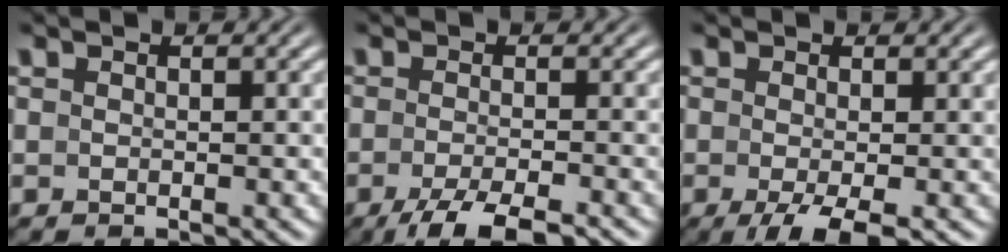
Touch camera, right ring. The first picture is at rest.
{"total": 5.1, "force": [-4.0, 1.3, 2.9], "torque": [-0.055, -0.020, -0.055]}
{"total": 4.6, "force": [-2.9, 1.1, 3.4], "torque": [-0.056, -0.025, -0.031]}